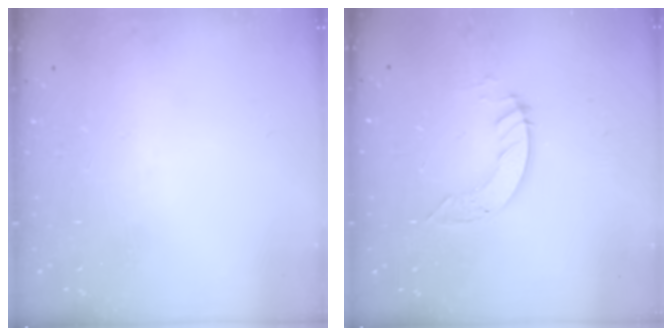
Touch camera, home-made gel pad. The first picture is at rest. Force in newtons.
{"total": 4.0, "press": 4.0, "slide": 0.2}